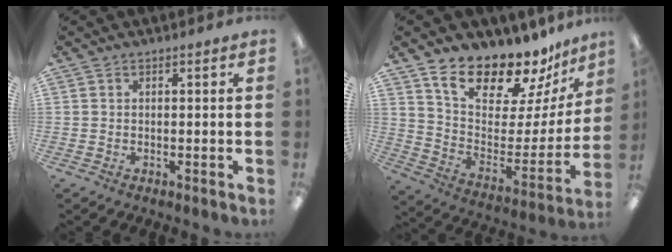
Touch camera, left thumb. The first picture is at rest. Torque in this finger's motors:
{"motor_torque": [0.18, 0.63, 1.44, -1.34, 0.08]}